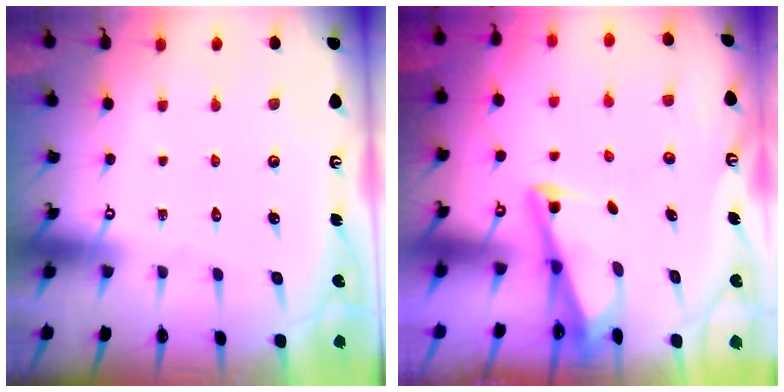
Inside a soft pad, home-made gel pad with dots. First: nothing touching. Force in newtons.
{"total": 2.7, "press": 2.6, "slide": 0.3}